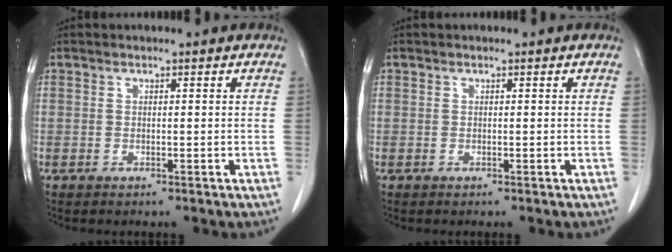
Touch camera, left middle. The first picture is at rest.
{"total": 0.0}